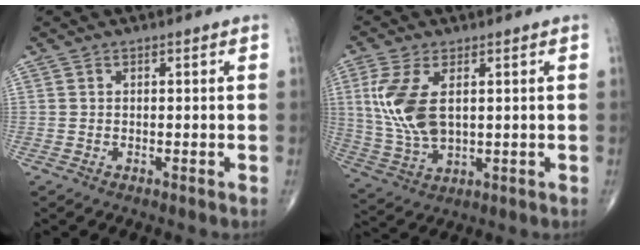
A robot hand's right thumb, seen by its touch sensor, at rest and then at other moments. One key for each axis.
{"total": 11.2, "fx": 2.3, "fy": 5.8, "fz": 9.3, "tx": -0.202, "ty": -0.009, "tz": 0.055}